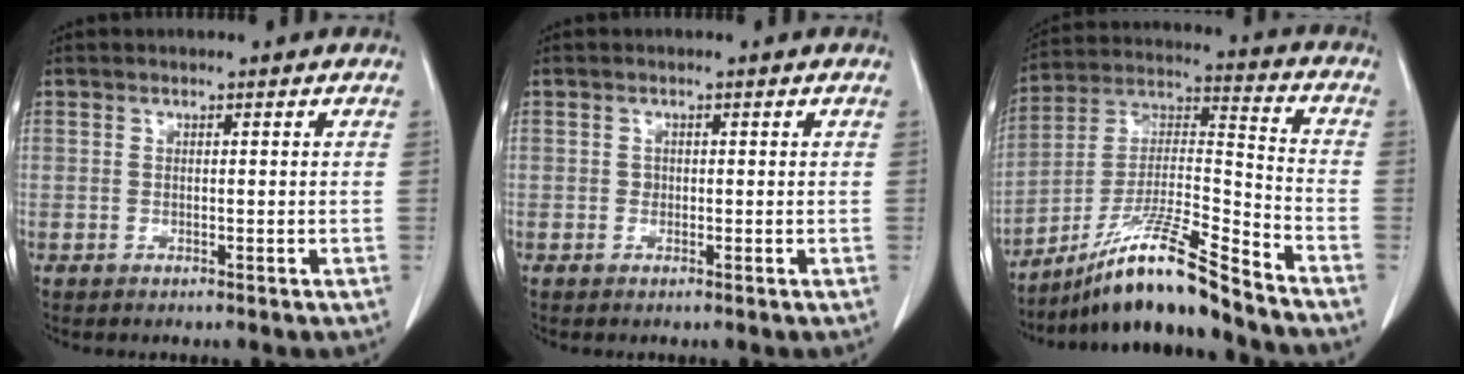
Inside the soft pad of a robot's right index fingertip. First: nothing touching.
{"total": 0.6, "force": [0.0, 0.6, 0.2], "torque": [0.001, 0.003, -0.001]}
{"total": 15.2, "force": [-12.4, -0.6, 8.8], "torque": [-0.162, 0.004, -0.223]}